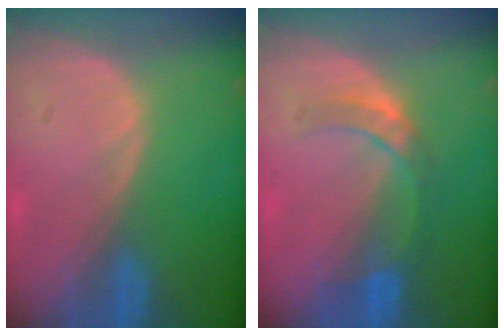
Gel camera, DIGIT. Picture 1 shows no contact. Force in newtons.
{"total": 4.7, "press": 4.6, "slide": 1.0}